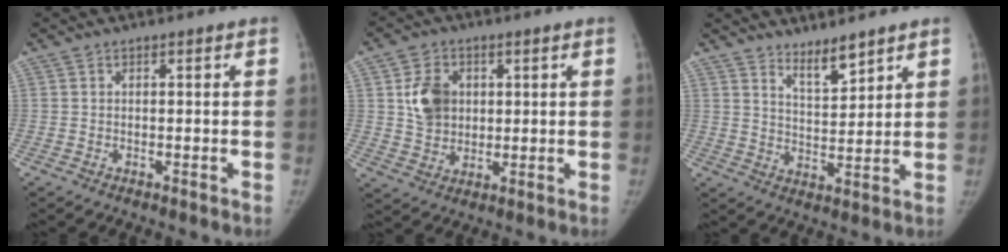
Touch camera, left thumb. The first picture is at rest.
{"total": 8.3, "force": [1.9, 6.6, 4.6], "torque": [-0.057, -0.009, 0.038]}
{"total": 5.7, "force": [4.7, 1.4, 2.9], "torque": [-0.036, -0.046, 0.086]}